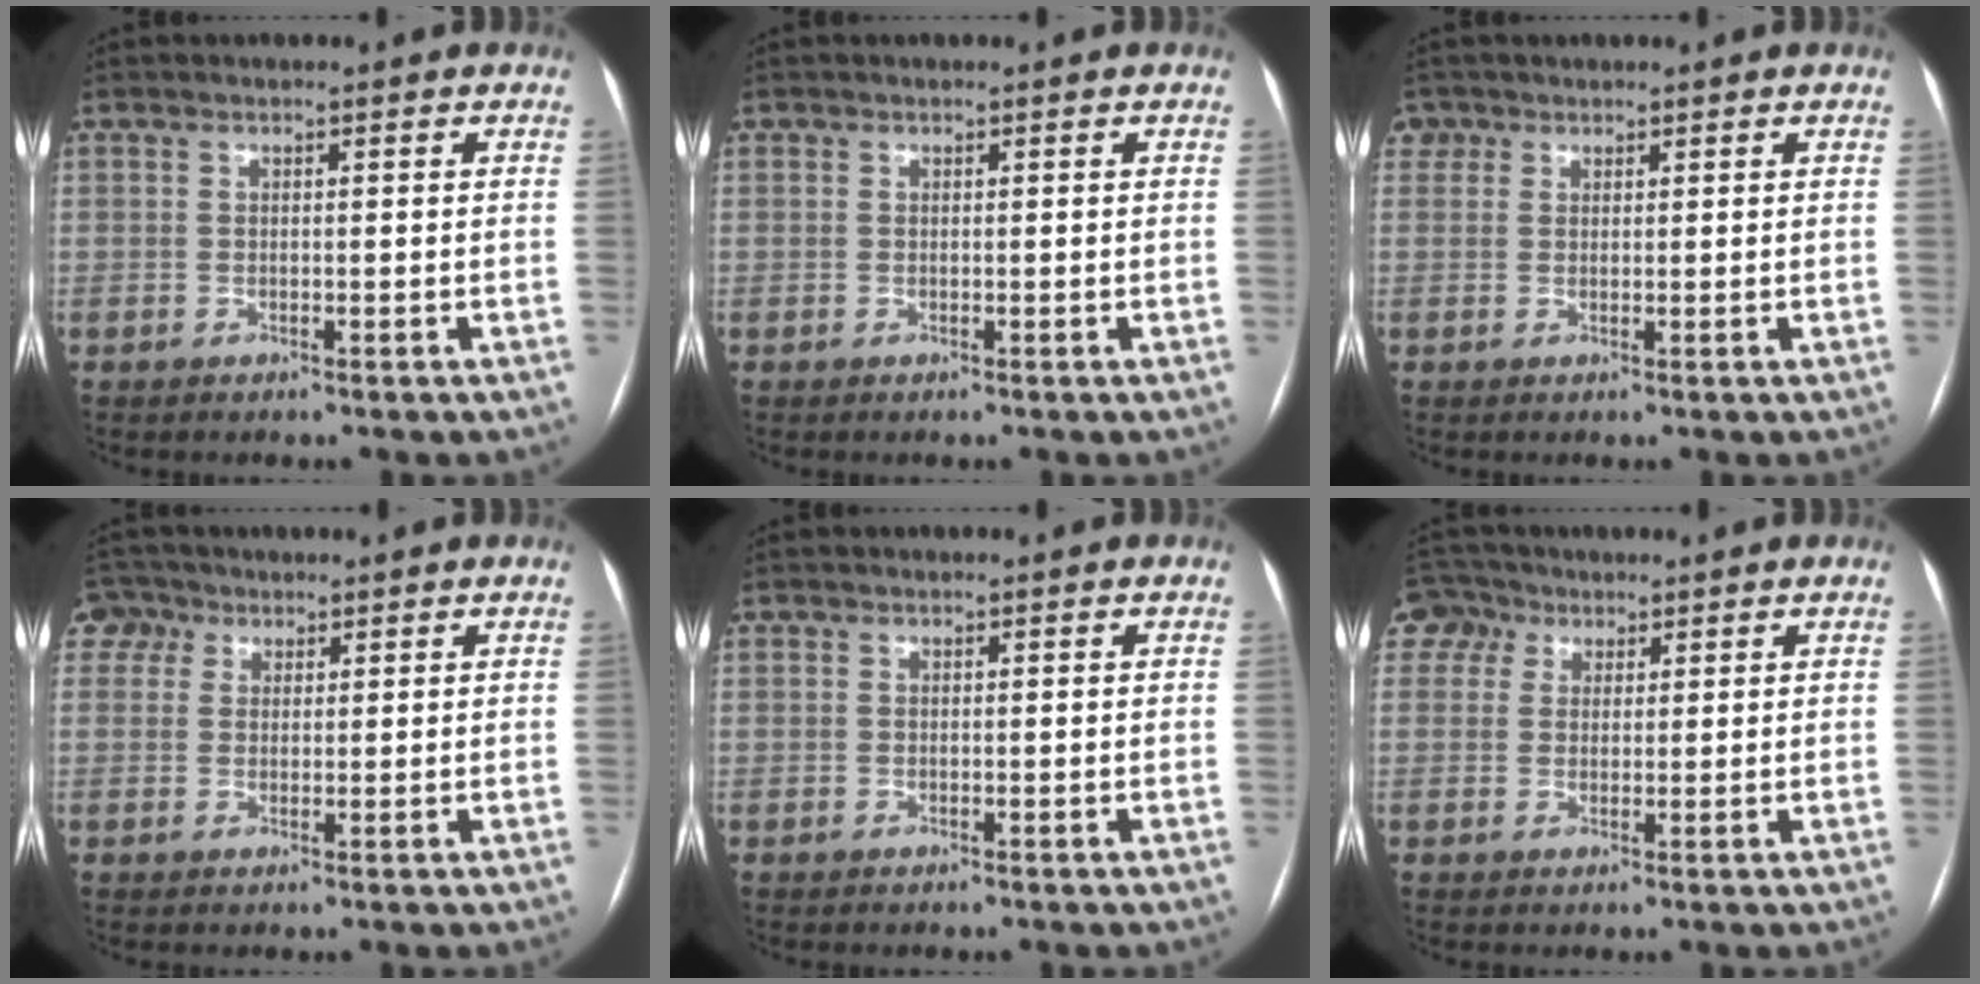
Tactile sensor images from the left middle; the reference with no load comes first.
{"total": 0.0}
{"total": 2.2, "force": [1.2, 1.8, 0.0], "torque": [0.010, 0.009, 0.020]}
{"total": 3.5, "force": [1.9, 2.9, 0.4], "torque": [-0.011, 0.018, 0.036]}
{"total": 0.0}
{"total": 4.2, "force": [2.2, 3.6, 0.4], "torque": [-0.016, 0.021, 0.044]}